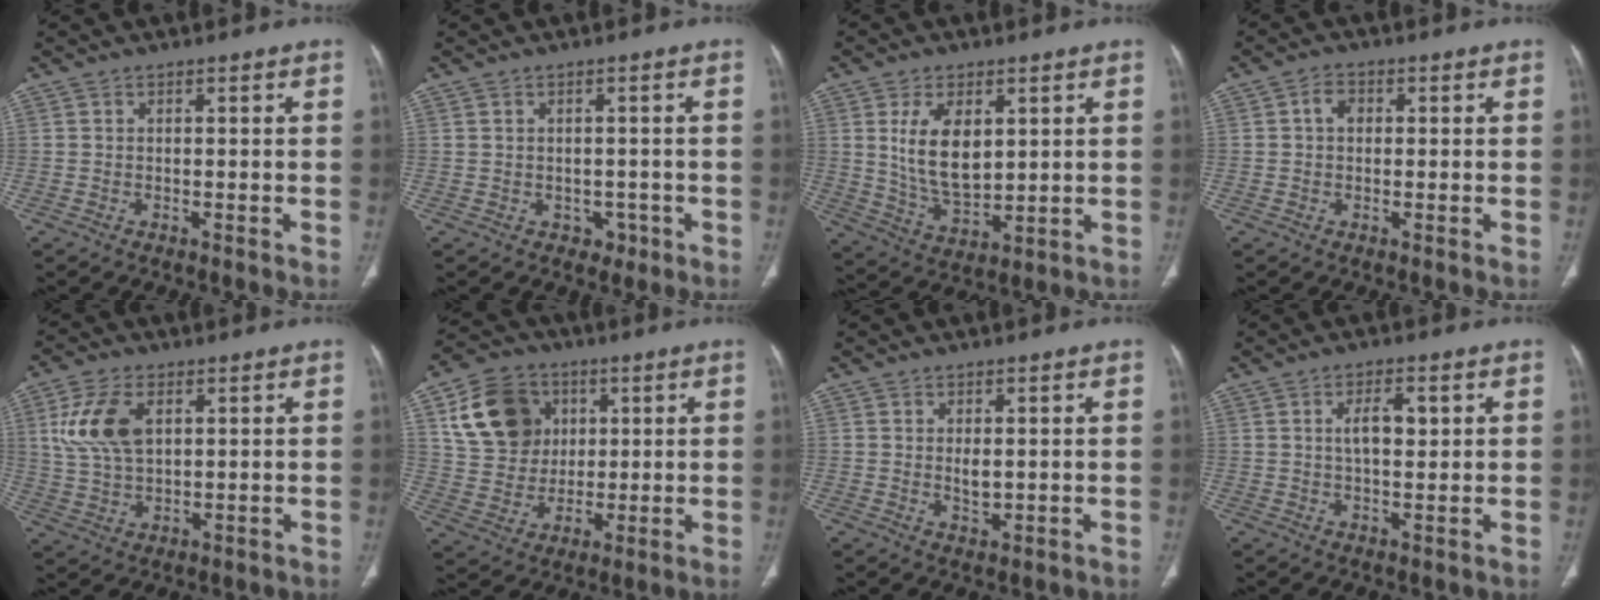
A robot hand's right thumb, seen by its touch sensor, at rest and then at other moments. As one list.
[{"total": 2.7, "force": [-0.7, 2.4, 1.1], "torque": [-0.002, 0.005, -0.002]}, {"total": 11.6, "force": [3.0, 6.5, 9.1], "torque": [-0.148, -0.022, 0.069]}, {"total": 3.0, "force": [0.5, 2.3, 1.9], "torque": [-0.025, 0.012, 0.006]}, {"total": 10.3, "force": [3.2, 6.0, 7.8], "torque": [-0.158, -0.006, 0.065]}, {"total": 16.1, "force": [4.8, 13.3, 7.5], "torque": [-0.110, 0.002, 0.093]}, {"total": 2.5, "force": [0.4, 1.3, 2.1], "torque": [-0.033, -0.009, 0.011]}, {"total": 5.2, "force": [1.4, 2.2, 4.4], "torque": [-0.070, -0.003, 0.023]}]